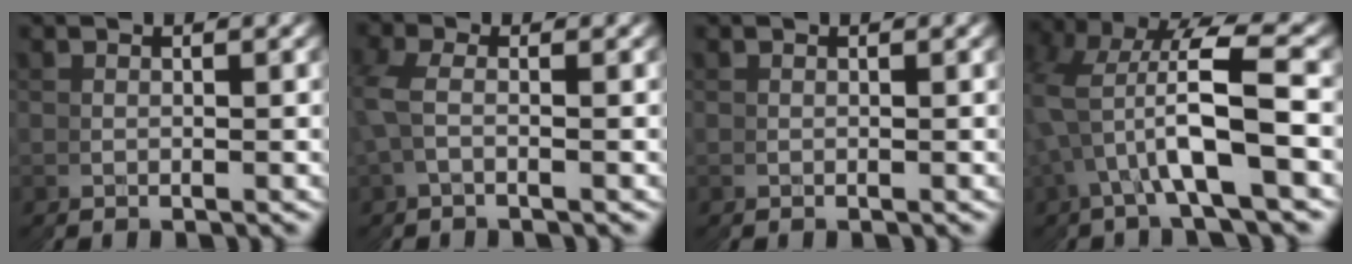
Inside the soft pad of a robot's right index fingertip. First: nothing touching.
{"total": 2.2, "force": [1.5, 1.7, -0.2], "torque": [-0.021, 0.013, 0.017]}
{"total": 0.0}
{"total": 7.7, "force": [1.9, 3.8, 6.4], "torque": [-0.125, 0.022, 0.025]}